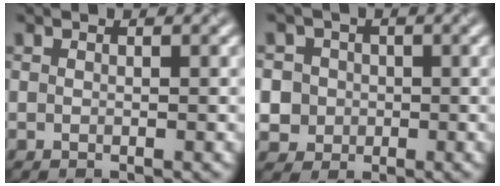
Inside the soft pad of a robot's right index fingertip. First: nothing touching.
{"total": 5.1, "force": [-0.8, 4.9, 1.1], "torque": [-0.010, 0.016, -0.021]}